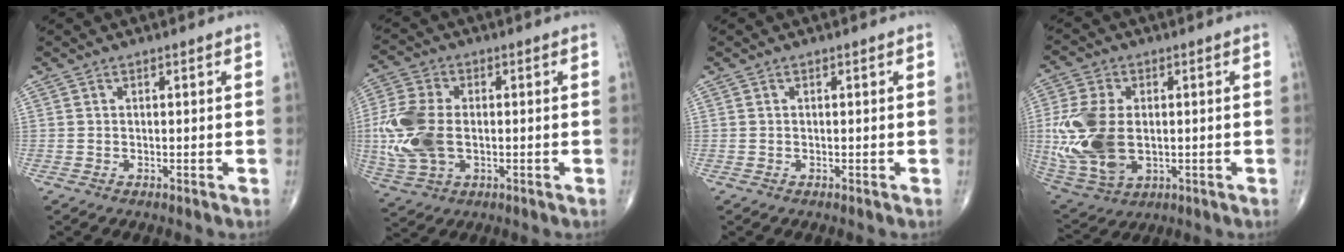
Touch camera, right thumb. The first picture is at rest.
{"total": 13.5, "force": [-0.9, 8.5, 10.5], "torque": [-0.245, 0.003, -0.012]}
{"total": 0.0}
{"total": 16.7, "force": [-0.3, 10.5, 12.9], "torque": [-0.284, -0.011, 0.008]}